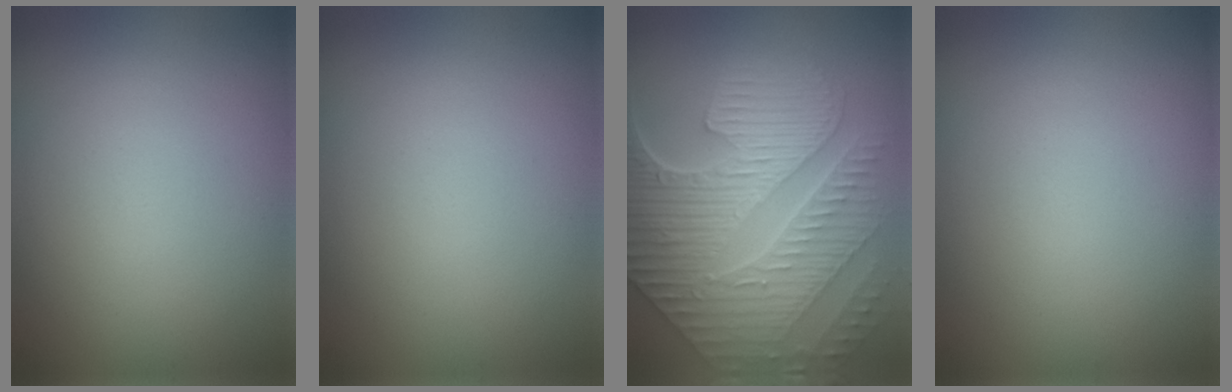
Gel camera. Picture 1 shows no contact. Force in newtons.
{"total": 0.0}
{"total": 10.2, "press": 6.9, "slide": 7.4}
{"total": 0.0}